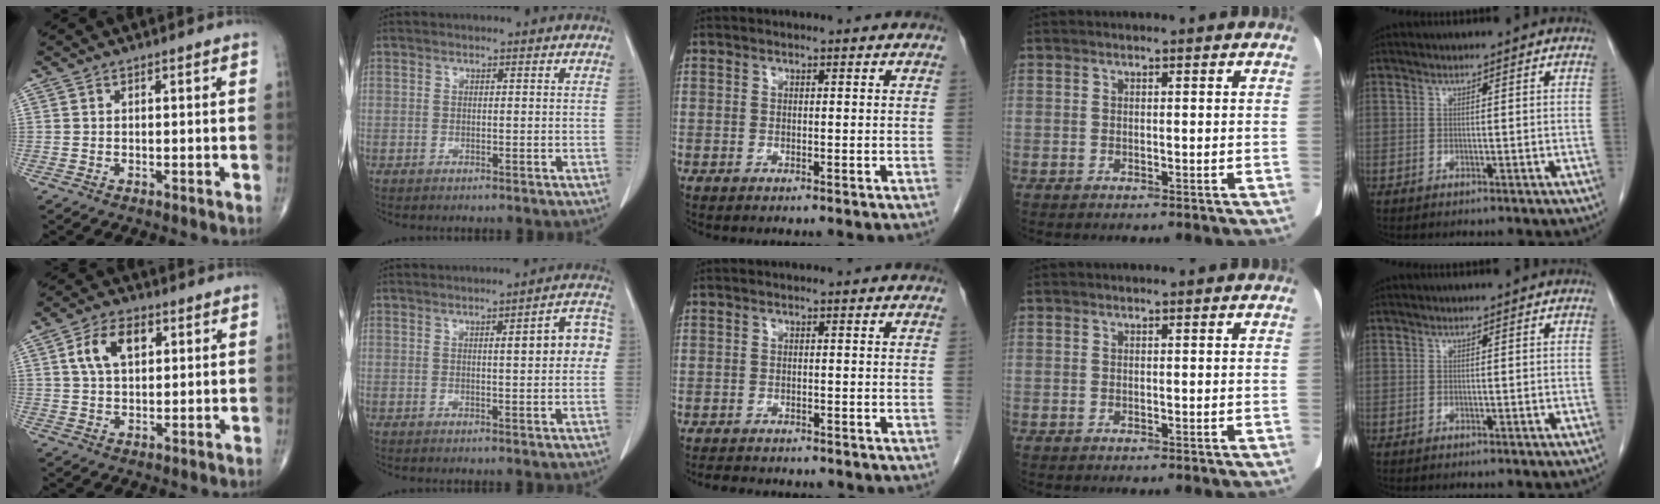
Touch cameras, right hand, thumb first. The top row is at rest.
{"thumb": {"total": 8.4, "force": [2.7, 4.9, 6.2], "torque": [-0.103, 0.003, 0.047]}, "index": {"total": 6.9, "force": [0.9, 1.4, 6.7], "torque": [-0.083, 0.019, 0.009]}, "middle": {"total": 5.7, "force": [-5.0, 1.8, 2.1], "torque": [-0.036, -0.006, -0.064]}}